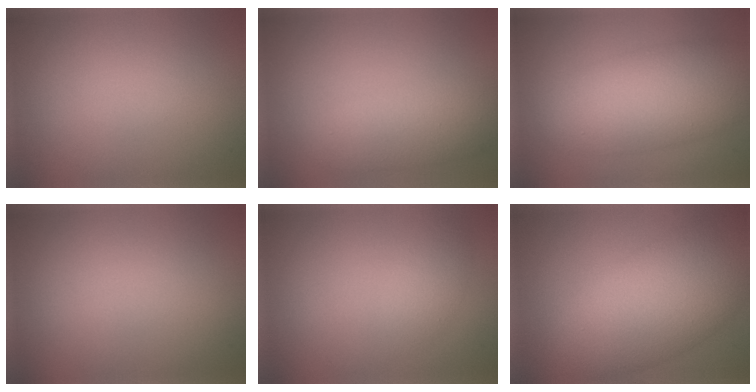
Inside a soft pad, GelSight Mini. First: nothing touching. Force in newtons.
{"total": 4.0, "press": 4.0, "slide": 0.1}
{"total": 7.6, "press": 7.6, "slide": 0.2}
{"total": 0.0}
{"total": 1.7, "press": 1.7, "slide": 0.1}
{"total": 10.0, "press": 10.0, "slide": 0.2}